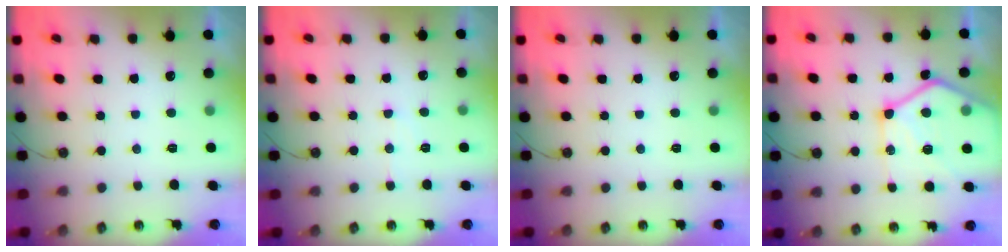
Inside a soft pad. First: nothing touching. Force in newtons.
{"total": 6.1, "press": 6.1, "slide": 0.8}
{"total": 0.0}
{"total": 20.3, "press": 20.3, "slide": 1.7}